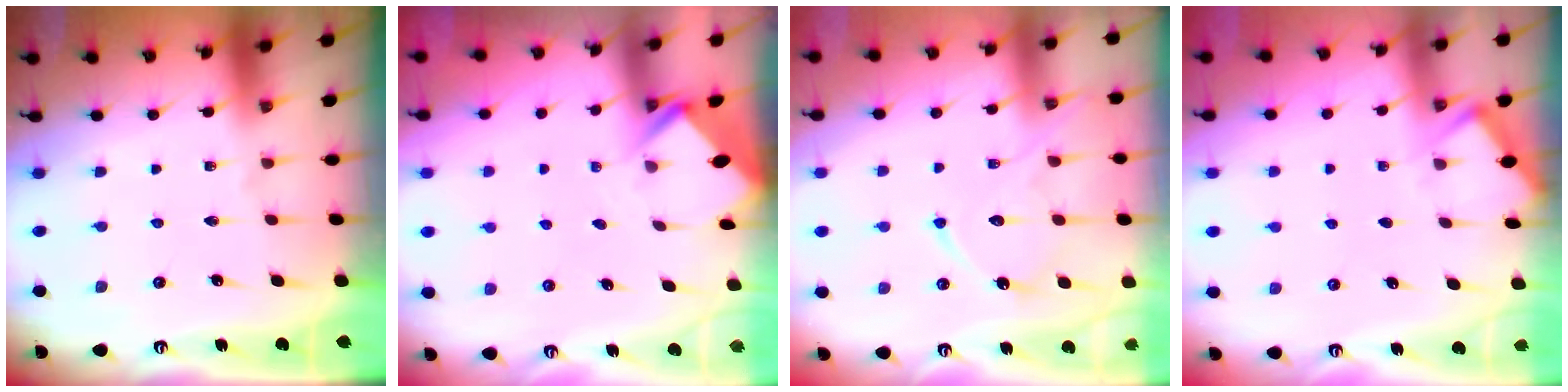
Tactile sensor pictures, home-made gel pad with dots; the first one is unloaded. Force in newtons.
{"total": 2.5, "press": 2.5, "slide": 0.2}
{"total": 13.0, "press": 12.9, "slide": 0.9}
{"total": 2.1, "press": 2.1, "slide": 0.3}